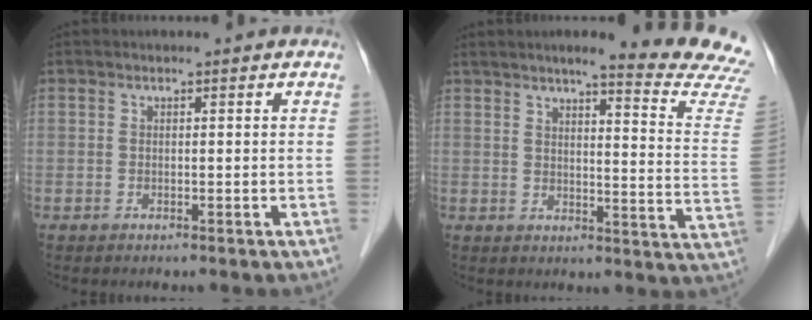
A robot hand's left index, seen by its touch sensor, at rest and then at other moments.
{"total": 16.8, "force": [15.1, -1.4, 7.2], "torque": [-0.093, -0.088, 0.164]}